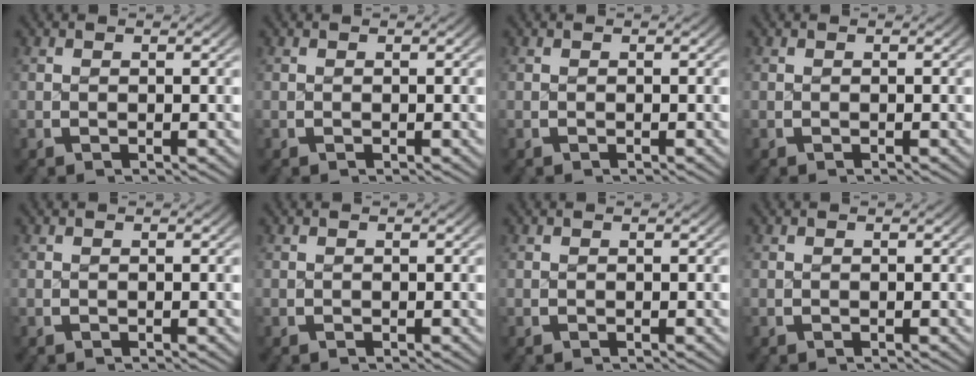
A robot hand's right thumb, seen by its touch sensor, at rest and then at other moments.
{"total": 0.0}
{"total": 0.0}
{"total": 0.0}
{"total": 0.0}
{"total": 0.0}
{"total": 0.0}
{"total": 0.0}